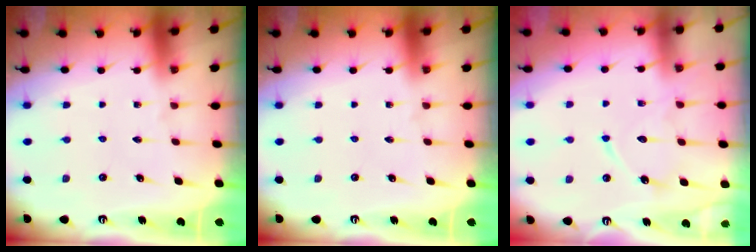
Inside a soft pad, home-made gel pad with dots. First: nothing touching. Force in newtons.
{"total": 0.0}
{"total": 10.7, "press": 10.7, "slide": 1.0}